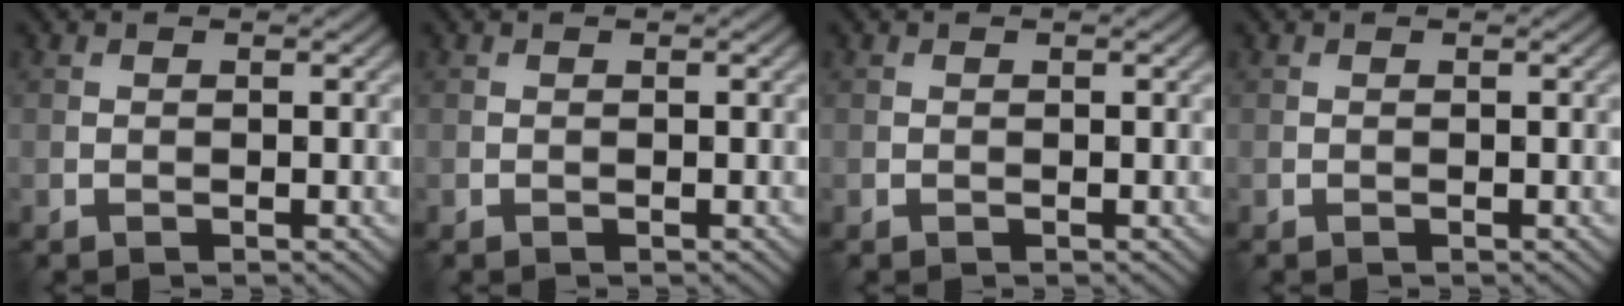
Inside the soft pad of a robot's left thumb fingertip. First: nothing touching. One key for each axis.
{"total": 0.0}
{"total": 0.0}
{"total": 0.0}